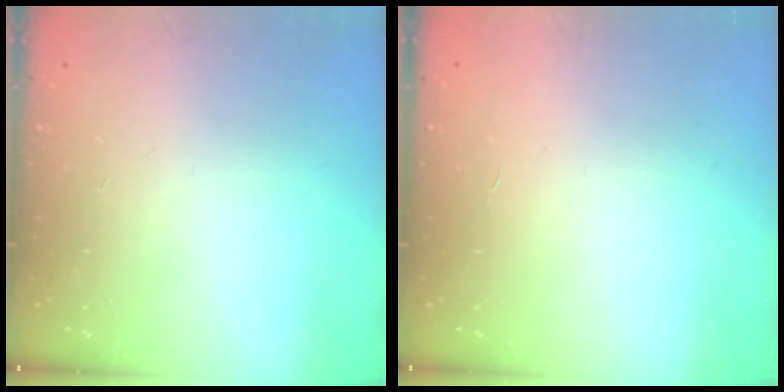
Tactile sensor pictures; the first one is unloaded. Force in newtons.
{"total": 1.6, "press": 1.6, "slide": 0.1}